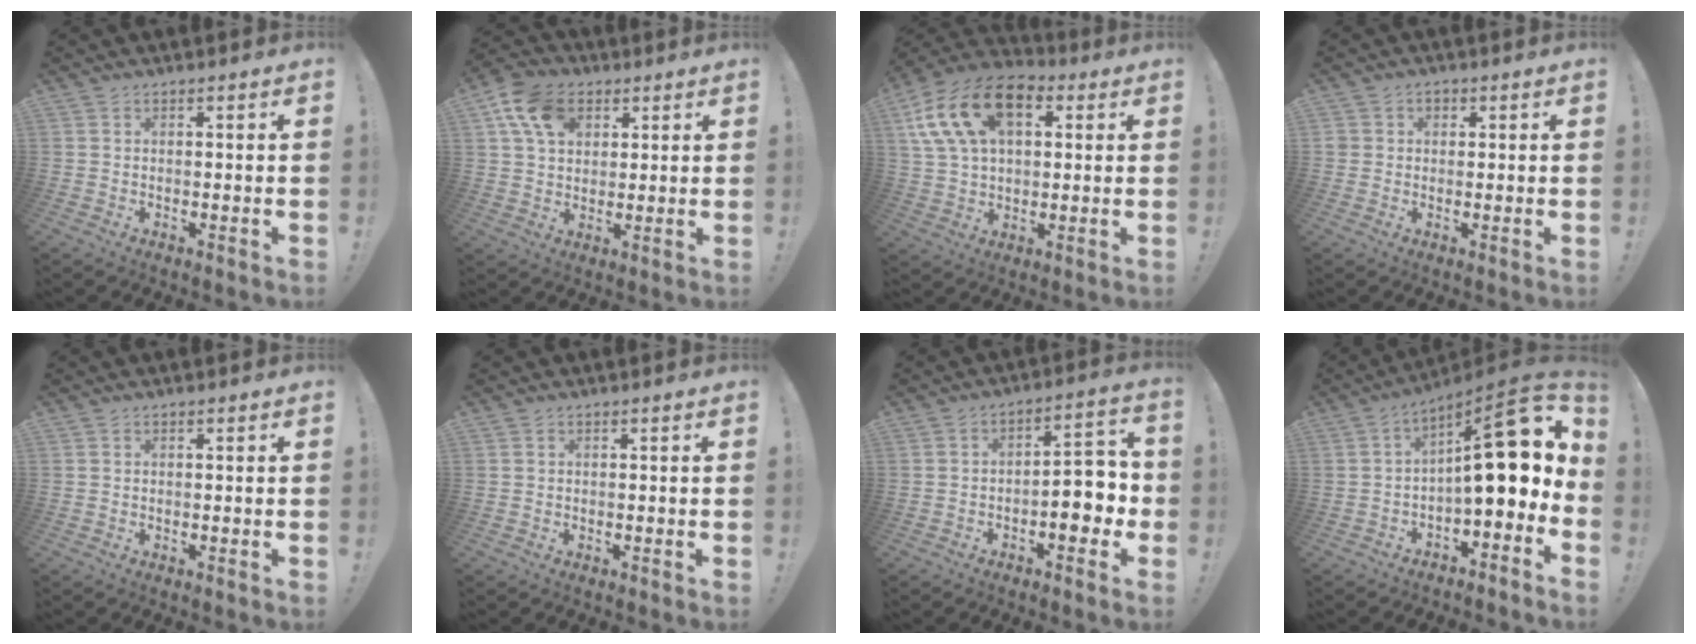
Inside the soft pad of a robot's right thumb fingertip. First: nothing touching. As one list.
[{"total": 13.0, "force": [5.4, 9.3, 7.3], "torque": [-0.121, -0.006, 0.106]}, {"total": 19.8, "force": [7.8, 12.5, 13.2], "torque": [-0.243, -0.020, 0.140]}, {"total": 2.9, "force": [0.4, 2.8, 0.8], "torque": [-0.007, 0.003, 0.006]}, {"total": 0.0}, {"total": 0.0}, {"total": 10.3, "force": [-3.1, 5.0, 8.5], "torque": [-0.110, 0.019, -0.051]}, {"total": 19.9, "force": [2.8, 6.7, 18.6], "torque": [-0.265, -0.010, 0.050]}]